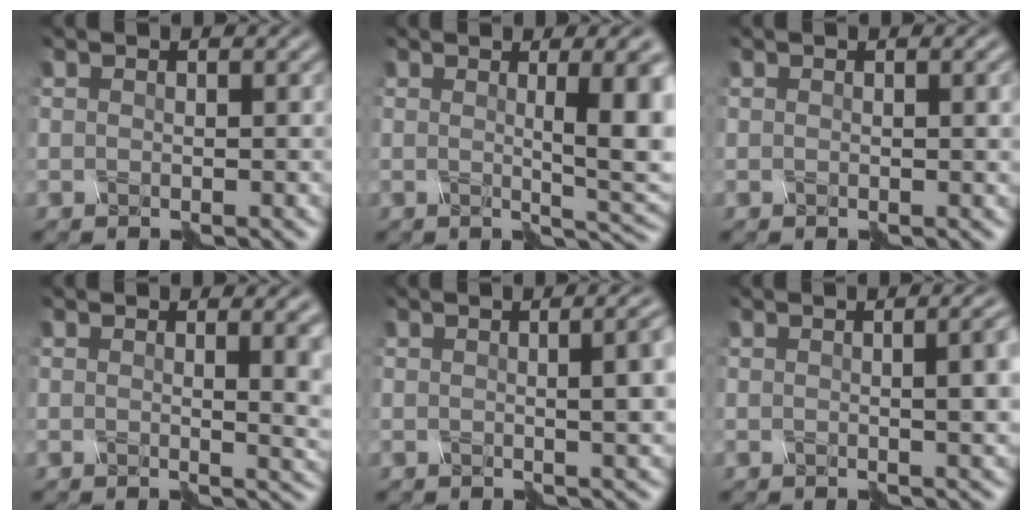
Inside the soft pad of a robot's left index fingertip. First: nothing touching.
{"total": 5.2, "force": [0.4, 0.8, 5.1], "torque": [-0.065, -0.008, 0.007]}
{"total": 0.6, "force": [0.2, -0.4, 0.3], "torque": [-0.001, 0.000, 0.004]}
{"total": 4.8, "force": [1.5, 2.0, 4.1], "torque": [-0.021, 0.000, 0.025]}
{"total": 4.0, "force": [0.1, 0.9, 3.9], "torque": [-0.019, 0.008, -0.002]}
{"total": 3.5, "force": [0.0, 0.7, 3.5], "torque": [-0.019, 0.007, 0.000]}